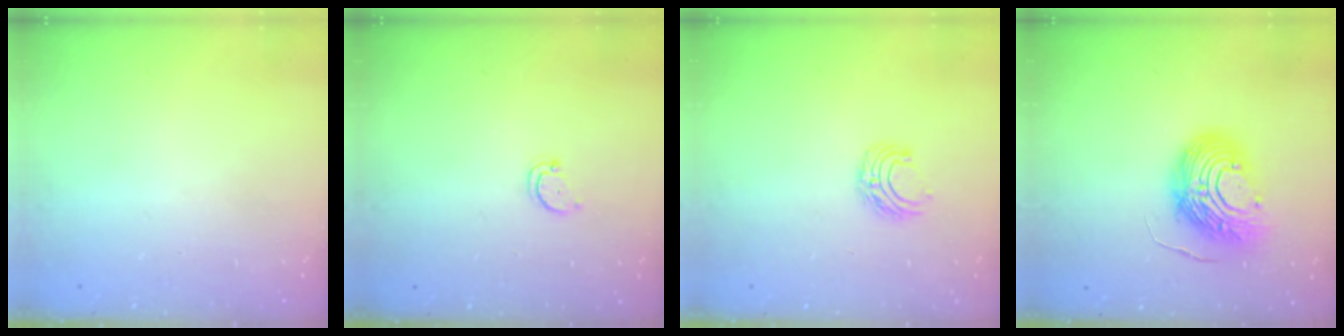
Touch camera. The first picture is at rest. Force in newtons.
{"total": 2.3, "press": 2.3, "slide": 0.4}
{"total": 6.2, "press": 6.2, "slide": 0.5}
{"total": 13.3, "press": 13.2, "slide": 1.2}